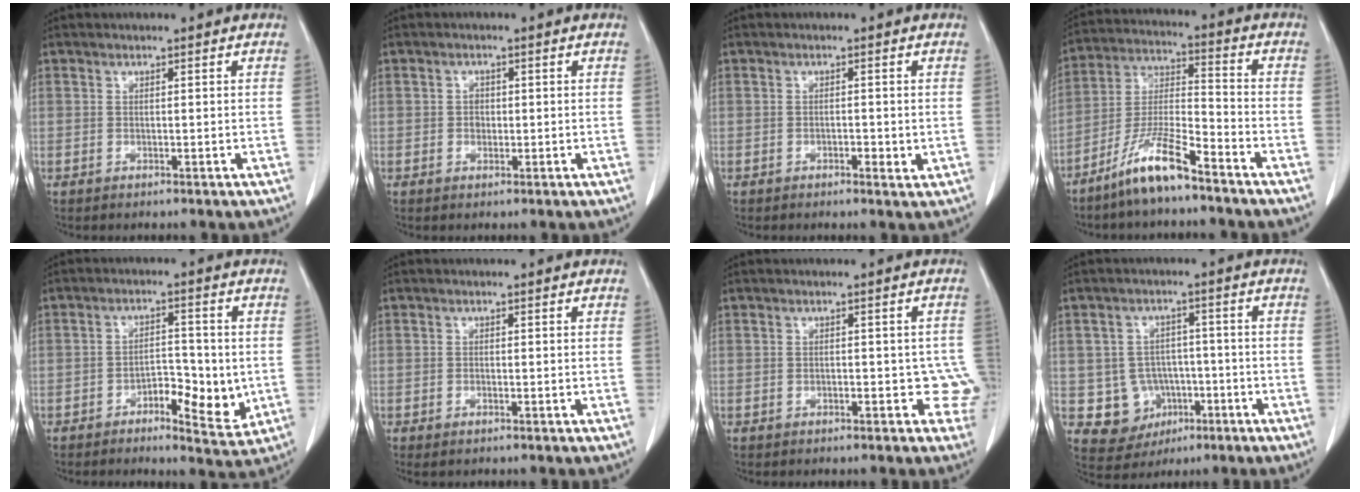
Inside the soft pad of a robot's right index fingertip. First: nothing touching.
{"total": 1.5, "force": [-0.1, 1.2, 0.8], "torque": [-0.011, 0.004, -0.003]}
{"total": 1.8, "force": [-0.5, 0.7, 1.6], "torque": [-0.024, 0.000, -0.003]}
{"total": 10.7, "force": [-7.8, 1.1, 7.3], "torque": [-0.153, -0.014, -0.154]}
{"total": 7.2, "force": [-2.0, 3.0, 6.2], "torque": [-0.088, 0.002, -0.026]}
{"total": 1.0, "force": [-0.7, 0.3, 0.6], "torque": [-0.017, -0.002, -0.007]}
{"total": 3.9, "force": [-1.1, 2.3, 3.0], "torque": [-0.011, 0.012, -0.011]}
{"total": 7.5, "force": [-1.9, 7.1, 1.5], "torque": [-0.029, 0.016, -0.018]}